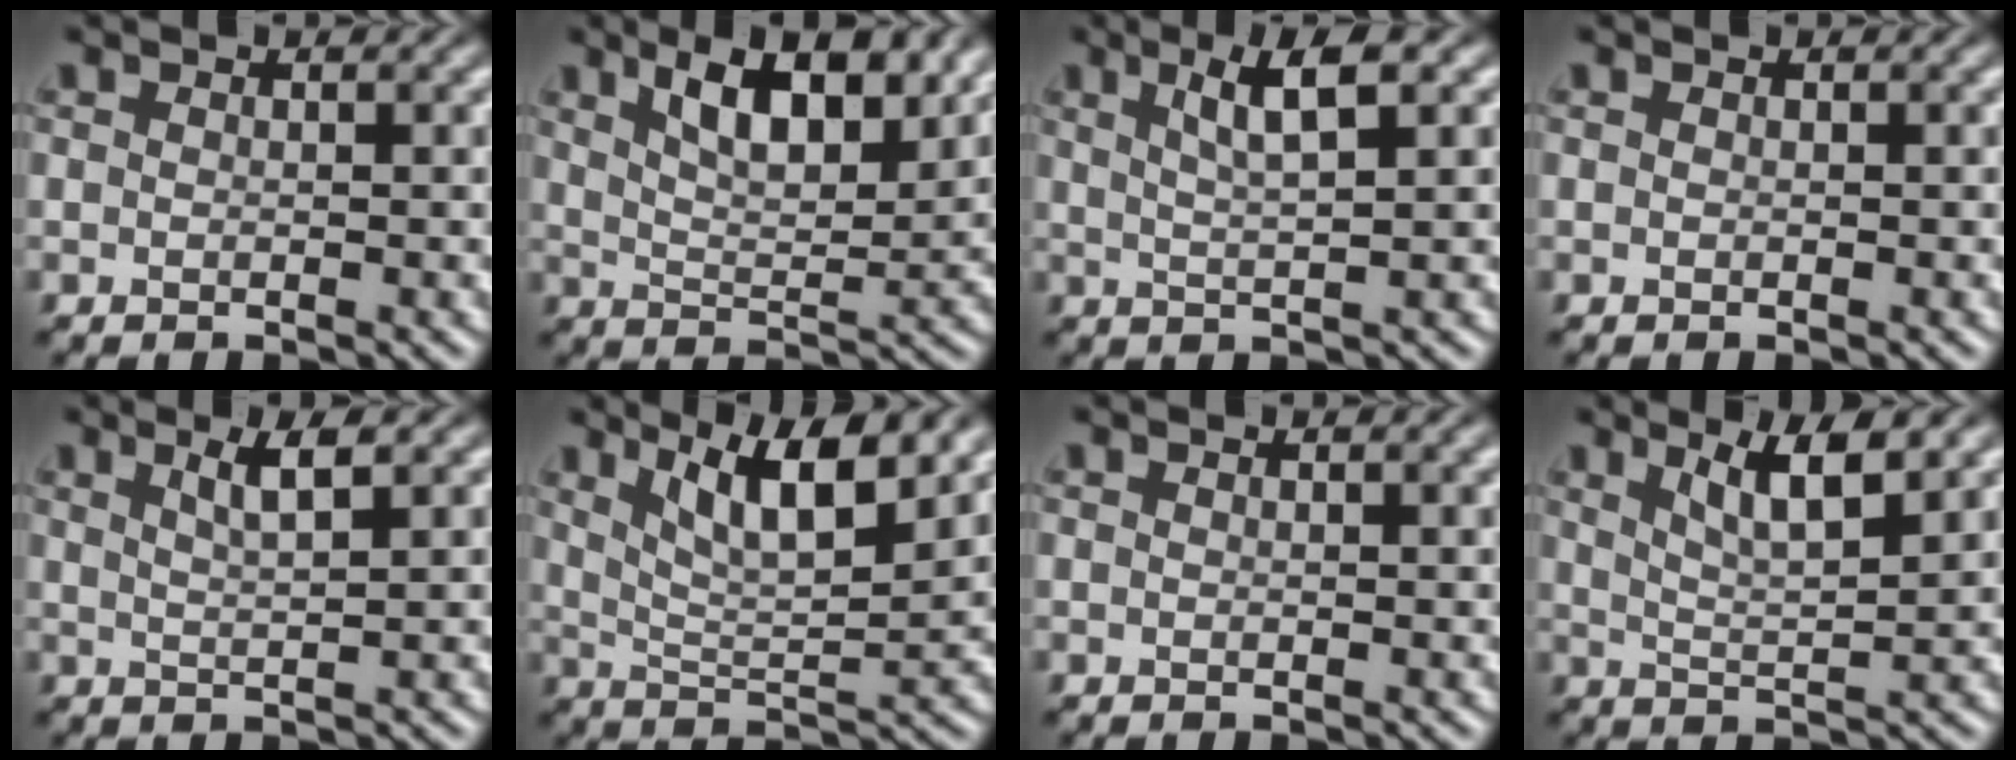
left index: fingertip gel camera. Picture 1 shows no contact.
{"total": 7.7, "force": [4.6, 2.8, 5.5], "torque": [-0.090, 0.006, 0.075]}
{"total": 4.2, "force": [1.9, 0.8, 3.7], "torque": [-0.058, 0.004, 0.033]}
{"total": 0.0}
{"total": 2.8, "force": [1.5, 0.6, 2.3], "torque": [-0.029, 0.004, 0.024]}
{"total": 7.5, "force": [4.6, 2.0, 5.6], "torque": [-0.088, 0.004, 0.077]}
{"total": 0.9, "force": [0.6, 0.2, 0.6], "torque": [-0.004, 0.005, 0.008]}
{"total": 4.5, "force": [2.8, 0.9, 3.5], "torque": [-0.052, 0.002, 0.046]}